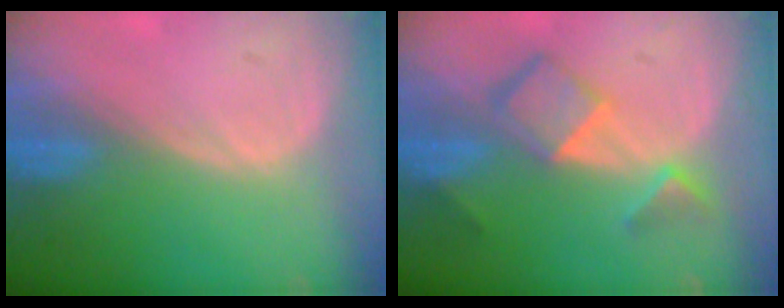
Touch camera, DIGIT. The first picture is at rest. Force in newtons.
{"total": 7.2, "press": 6.2, "slide": 3.6}